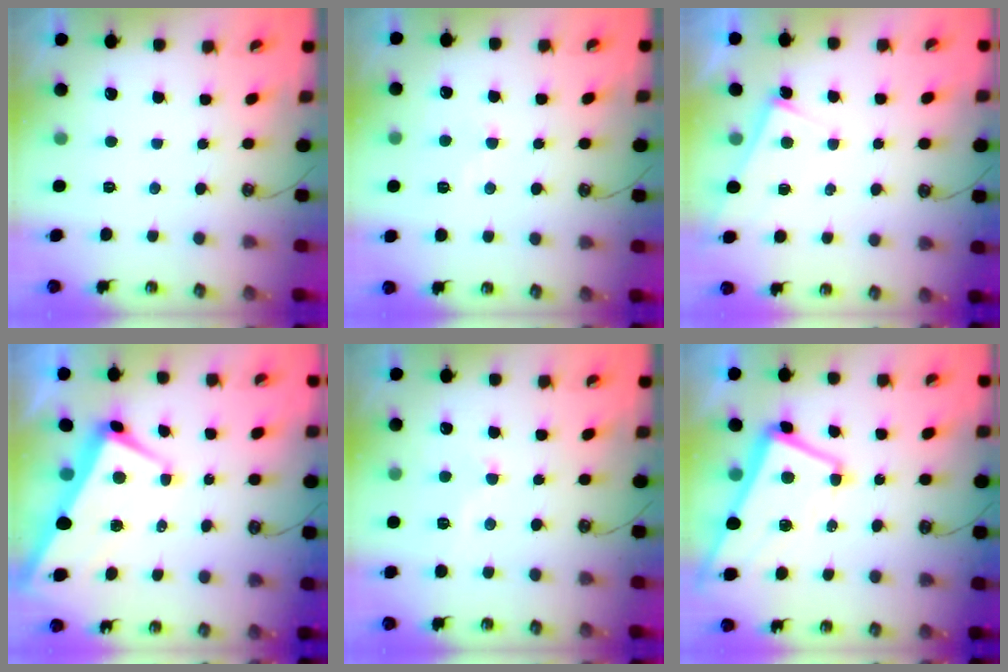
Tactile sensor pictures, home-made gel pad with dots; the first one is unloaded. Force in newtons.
{"total": 3.1, "press": 3.1, "slide": 0.4}
{"total": 4.2, "press": 4.1, "slide": 0.3}
{"total": 1.0, "press": 0.2, "slide": 1.0}
{"total": 1.9, "press": 1.8, "slide": 0.8}
{"total": 3.2, "press": 3.0, "slide": 1.1}